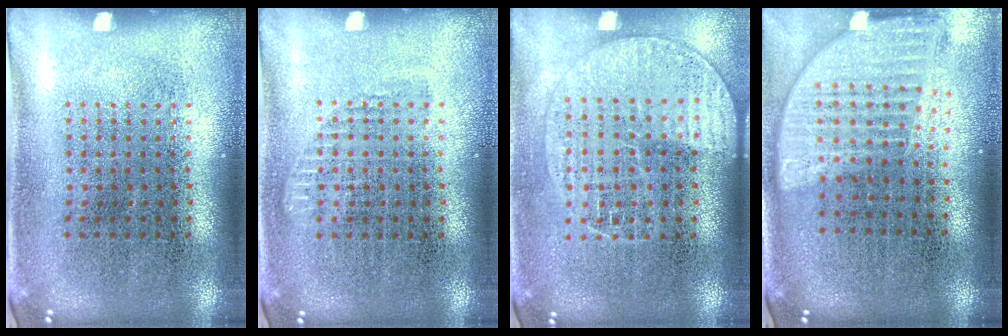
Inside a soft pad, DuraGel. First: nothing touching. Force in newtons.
{"total": 0.7, "press": 0.7, "slide": 0.3}
{"total": 1.4, "press": 1.3, "slide": 0.5}
{"total": 1.8, "press": 1.5, "slide": 1.0}